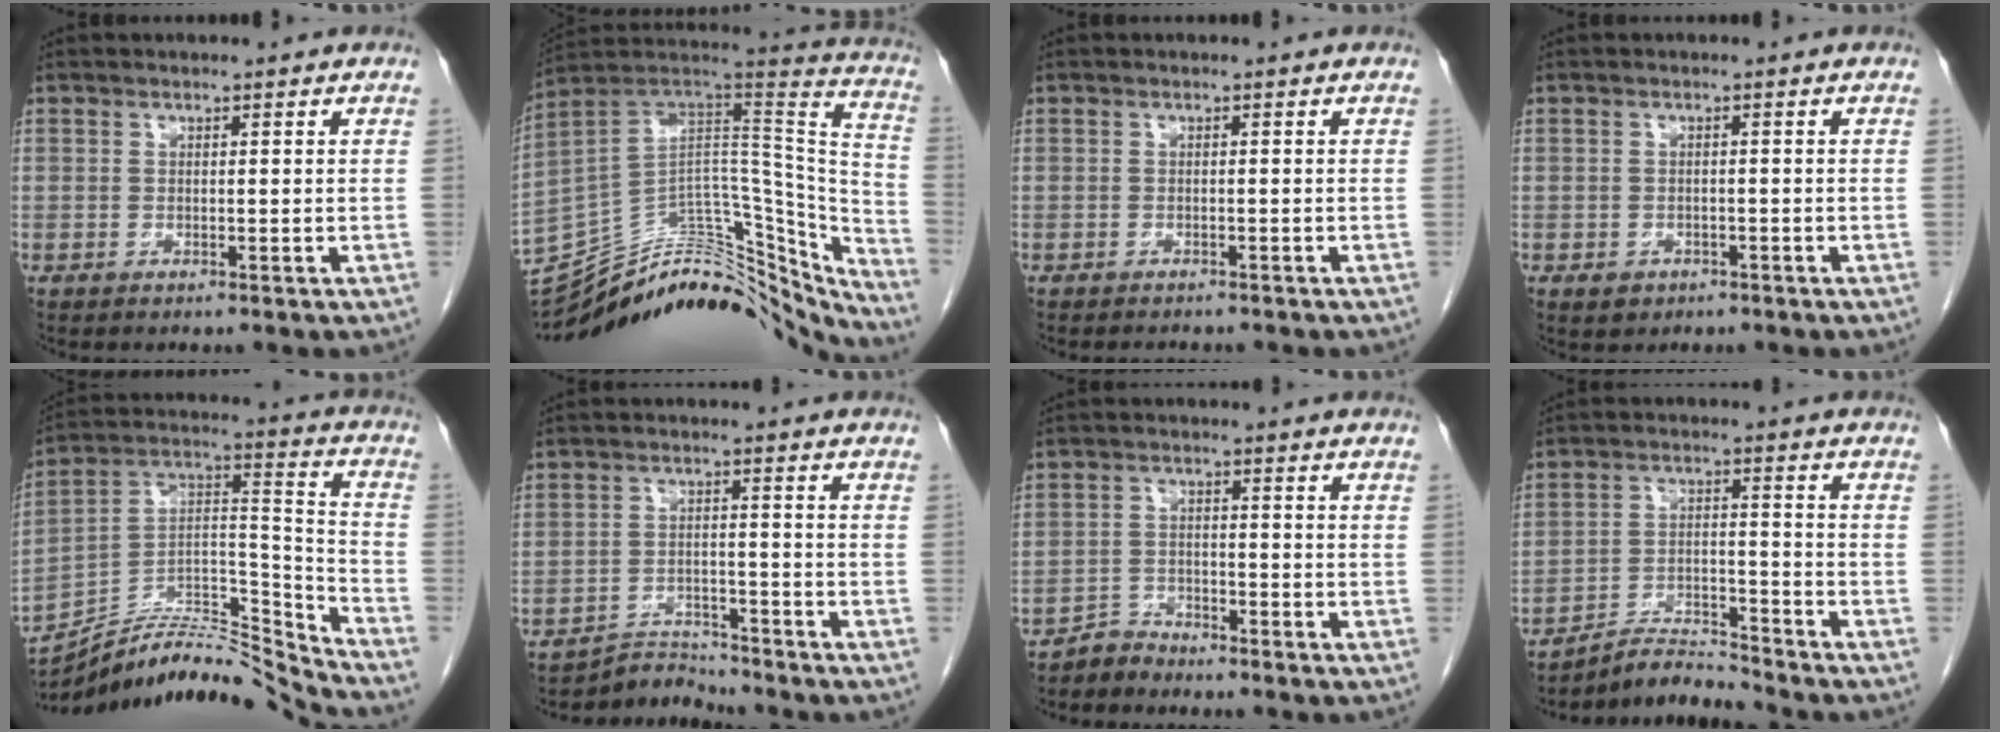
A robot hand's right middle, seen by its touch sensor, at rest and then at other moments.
{"total": 30.4, "force": [-26.1, 10.6, 11.6], "torque": [-0.127, 0.054, -0.364]}
{"total": 2.3, "force": [-2.1, 0.6, 0.6], "torque": [-0.010, -0.005, -0.023]}
{"total": 2.1, "force": [-1.1, 1.7, 0.6], "torque": [-0.009, 0.004, -0.007]}
{"total": 19.0, "force": [-18.4, 0.1, 4.6], "torque": [-0.076, 0.056, -0.310]}
{"total": 4.3, "force": [-4.1, 0.0, -1.3], "torque": [0.026, 0.001, -0.066]}
{"total": 2.8, "force": [-2.6, 0.6, -0.7], "torque": [0.019, -0.005, -0.051]}
{"total": 5.8, "force": [-5.8, -0.7, -0.3], "torque": [0.002, 0.001, -0.101]}